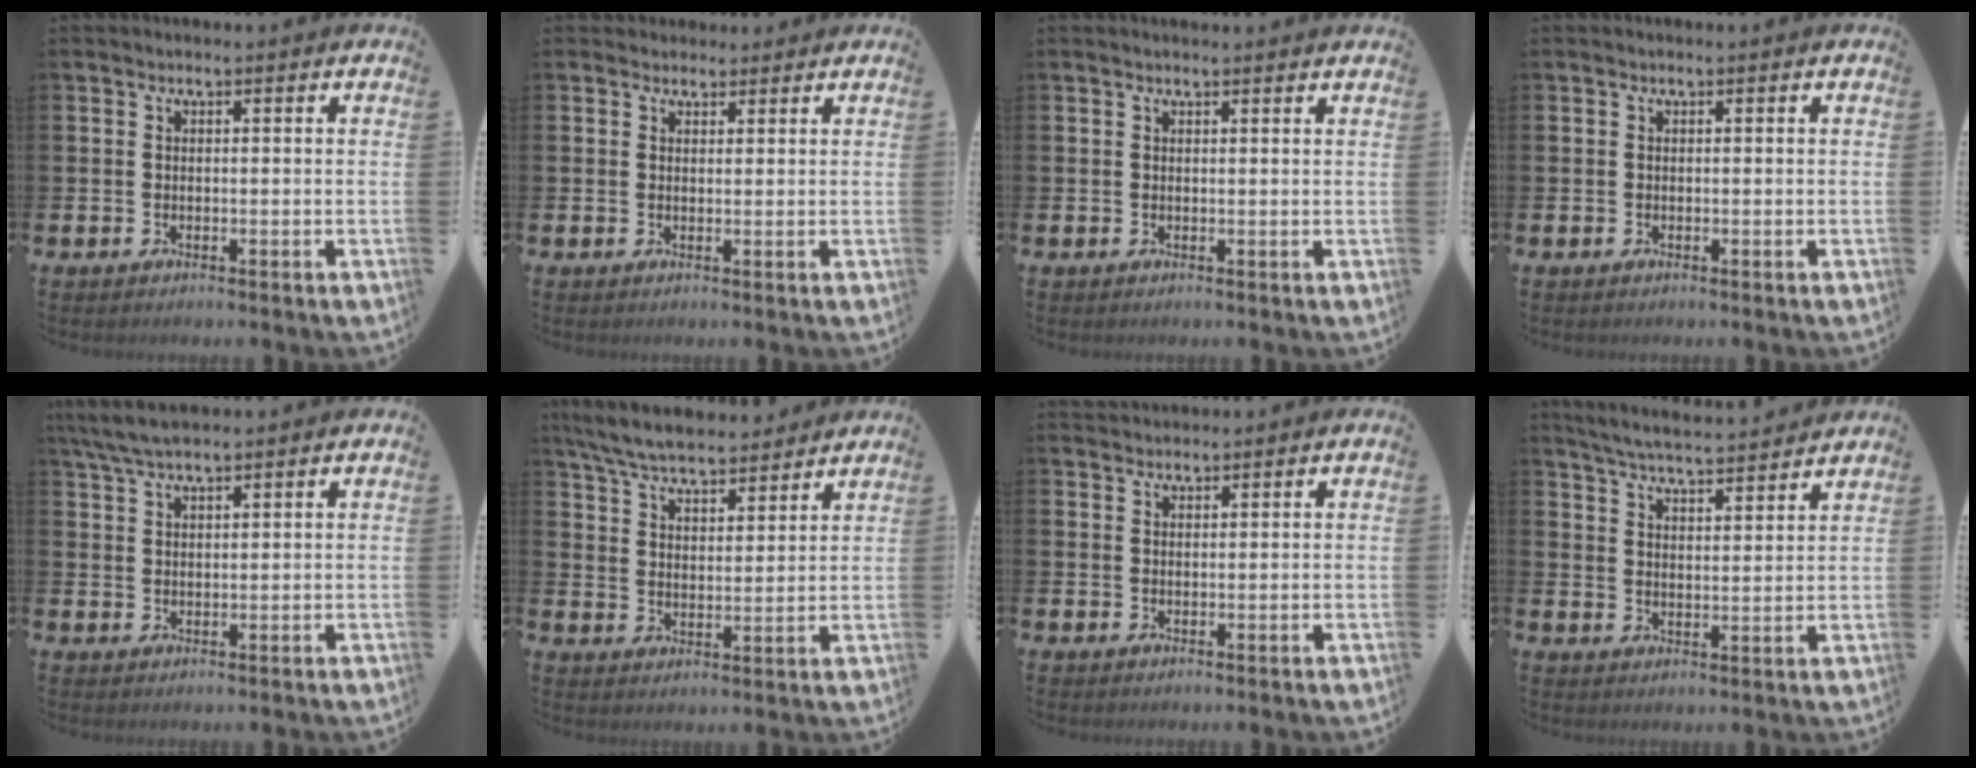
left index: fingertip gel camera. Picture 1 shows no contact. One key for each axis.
{"total": 2.1, "fx": 1.9, "fy": 0.8, "fz": -0.2, "tx": 0.020, "ty": -0.008, "tz": 0.031}
{"total": 0.8, "fx": 0.8, "fy": -0.1, "fz": 0.1, "tx": 0.009, "ty": -0.005, "tz": 0.013}
{"total": 0.0}
{"total": 4.9, "fx": 4.2, "fy": 0.8, "fz": 2.2, "tx": -0.056, "ty": -0.008, "tz": 0.079}
{"total": 6.9, "fx": 6.6, "fy": 1.1, "fz": 1.6, "tx": -0.057, "ty": -0.034, "tz": 0.118}
{"total": 1.7, "fx": 1.7, "fy": 0.4, "fz": -0.1, "tx": 0.013, "ty": -0.008, "tz": 0.029}
{"total": 5.4, "fx": 5.4, "fy": 0.0, "fz": 0.8, "tx": -0.036, "ty": -0.036, "tz": 0.094}